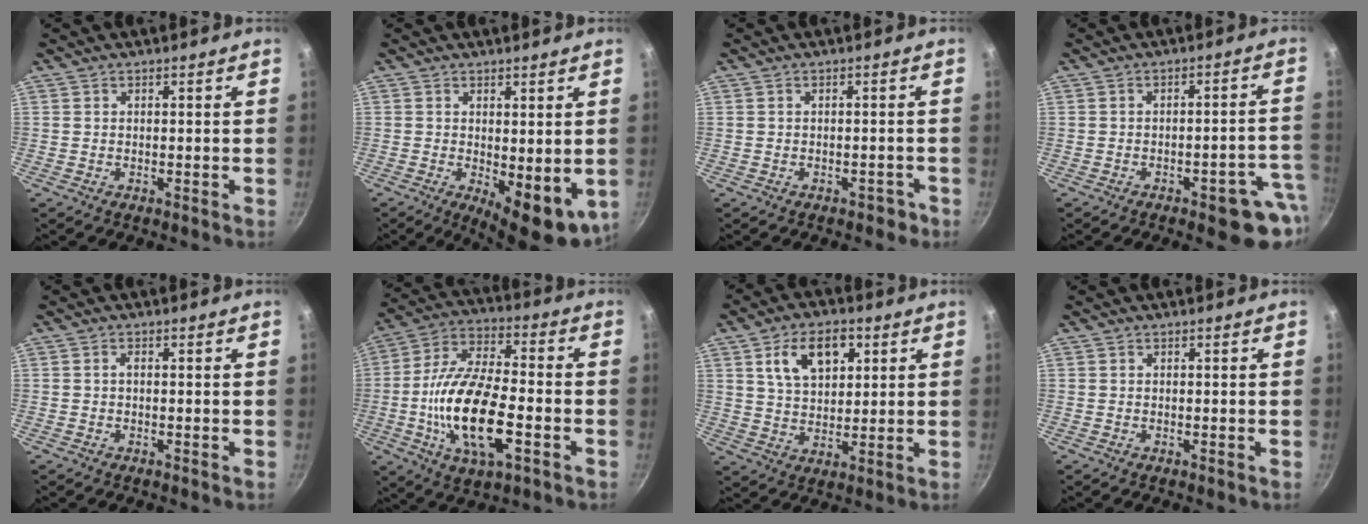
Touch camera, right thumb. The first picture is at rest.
{"total": 9.2, "force": [-0.7, 4.0, 8.2], "torque": [-0.092, -0.010, 0.004]}
{"total": 1.8, "force": [-1.2, 1.2, 0.7], "torque": [0.006, 0.024, -0.001]}
{"total": 9.6, "force": [-4.5, 3.7, 7.7], "torque": [-0.048, 0.038, -0.047]}
{"total": 0.6, "force": [-0.1, 0.3, 0.6], "torque": [-0.012, 0.004, -0.001]}
{"total": 19.4, "force": [-4.8, 8.3, 16.8], "torque": [-0.314, 0.021, -0.096]}
{"total": 11.1, "force": [4.3, 6.8, 7.5], "torque": [-0.098, -0.008, 0.074]}
{"total": 0.0}